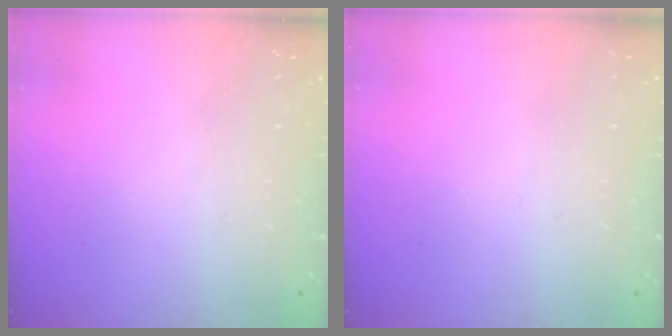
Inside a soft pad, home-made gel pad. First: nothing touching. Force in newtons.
{"total": 0.0}